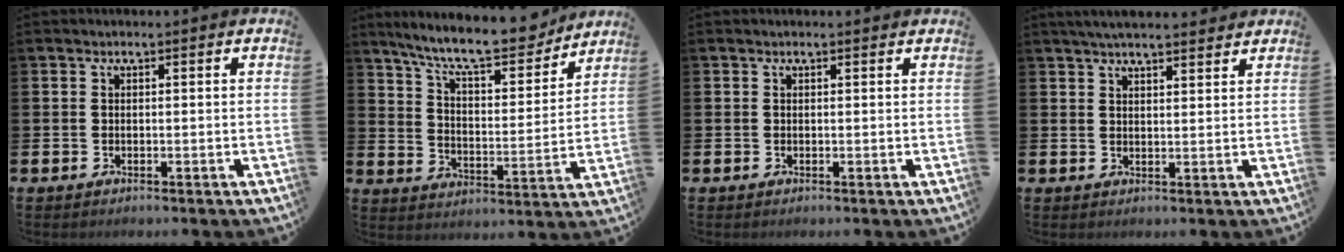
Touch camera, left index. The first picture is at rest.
{"total": 11.3, "force": [10.2, 2.0, 4.4], "torque": [-0.110, -0.067, 0.176]}
{"total": 0.0}
{"total": 3.9, "force": [3.7, 0.4, 1.1], "torque": [-0.024, -0.013, 0.067]}